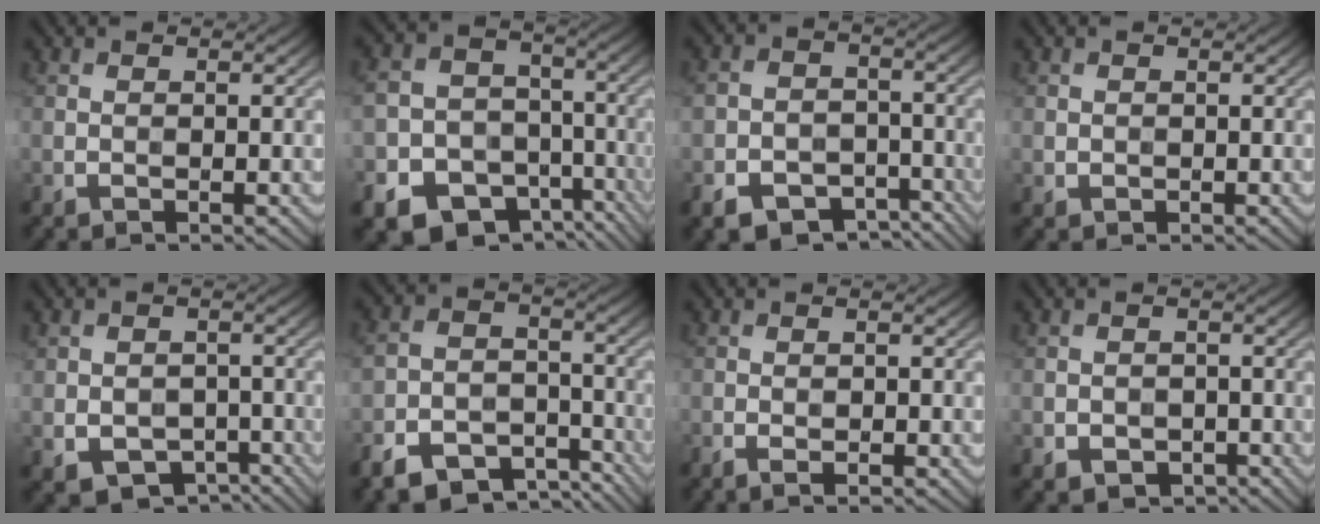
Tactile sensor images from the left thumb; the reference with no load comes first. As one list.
[{"total": 14.9, "force": [-8.2, 11.2, 5.3], "torque": [-0.122, -0.050, -0.132]}, {"total": 8.1, "force": [-4.9, 5.5, 3.4], "torque": [-0.064, -0.015, -0.083]}, {"total": 1.2, "force": [0.1, 1.2, 0.1], "torque": [0.000, -0.006, -0.001]}, {"total": 6.2, "force": [-2.4, 4.9, 2.9], "torque": [-0.059, -0.015, -0.028]}, {"total": 9.4, "force": [-6.3, 5.5, 4.3], "torque": [-0.085, -0.024, -0.114]}, {"total": 1.9, "force": [-0.9, 0.4, 1.6], "torque": [-0.030, 0.001, -0.018]}, {"total": 3.0, "force": [-1.6, 2.2, 1.4], "torque": [-0.025, -0.009, -0.027]}]